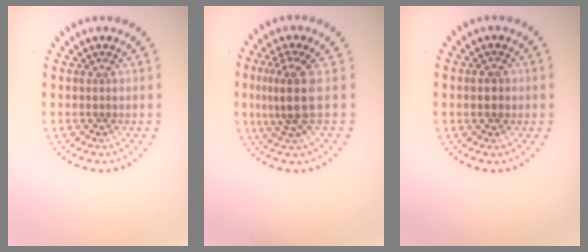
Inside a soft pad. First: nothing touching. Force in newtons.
{"total": 3.6, "press": 2.7, "slide": 2.4}
{"total": 1.8, "press": 1.8, "slide": 0.1}